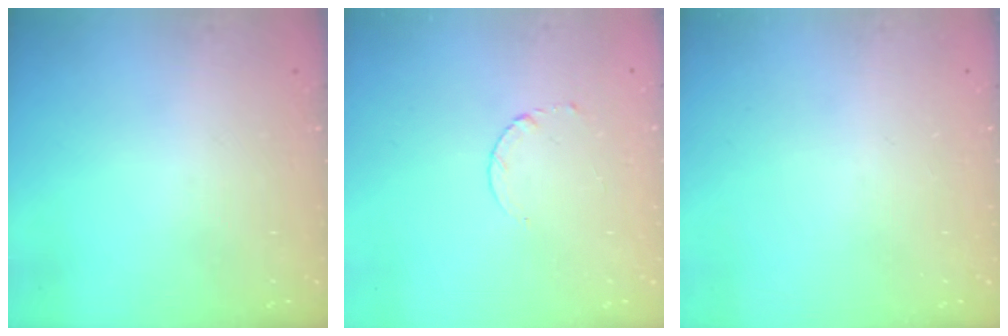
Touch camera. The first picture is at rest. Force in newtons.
{"total": 2.6, "press": 2.6, "slide": 0.3}
{"total": 0.0}